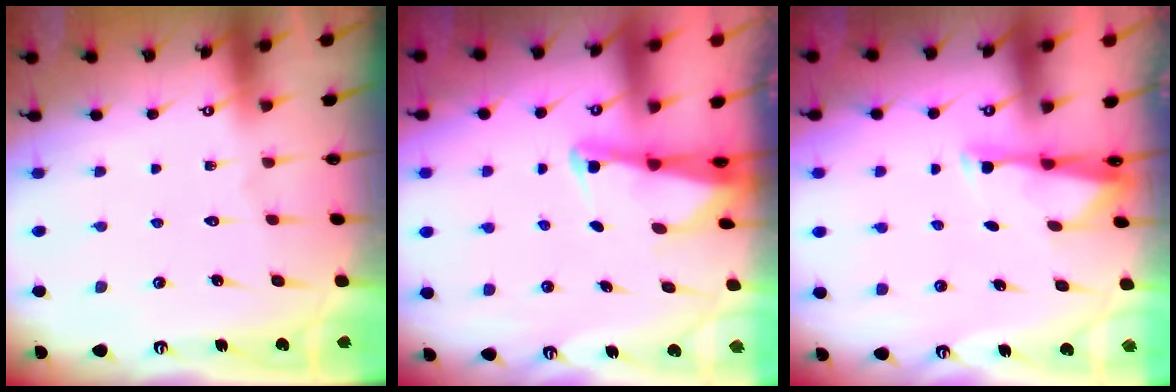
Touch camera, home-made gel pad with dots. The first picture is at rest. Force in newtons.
{"total": 2.6, "press": 2.6, "slide": 0.2}
{"total": 2.9, "press": 2.9, "slide": 0.6}